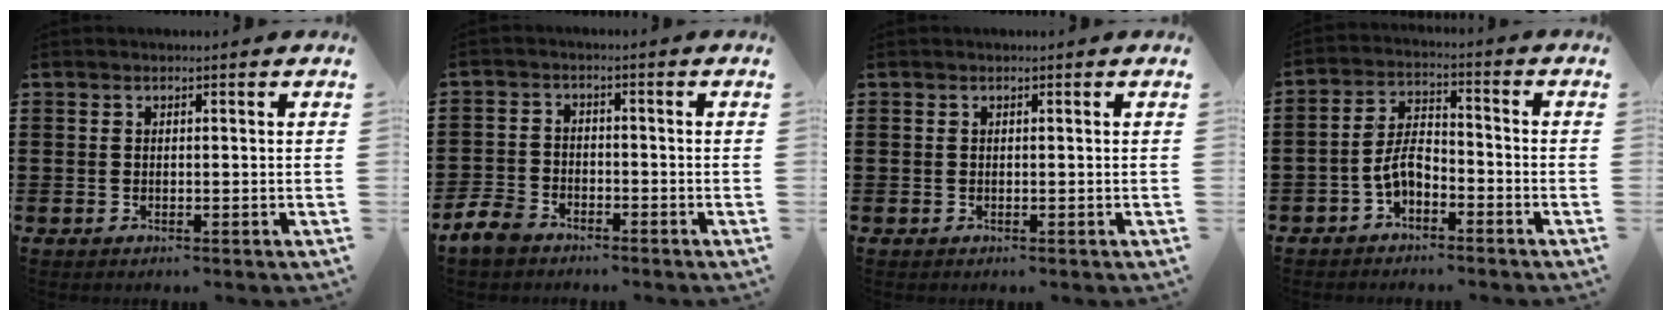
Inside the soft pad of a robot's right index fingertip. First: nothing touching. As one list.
[{"total": 3.7, "force": [-3.2, 1.6, 1.0], "torque": [-0.050, -0.001, -0.072]}, {"total": 0.0}, {"total": 5.2, "force": [-2.7, 2.5, 3.7], "torque": [-0.094, 0.003, -0.058]}]